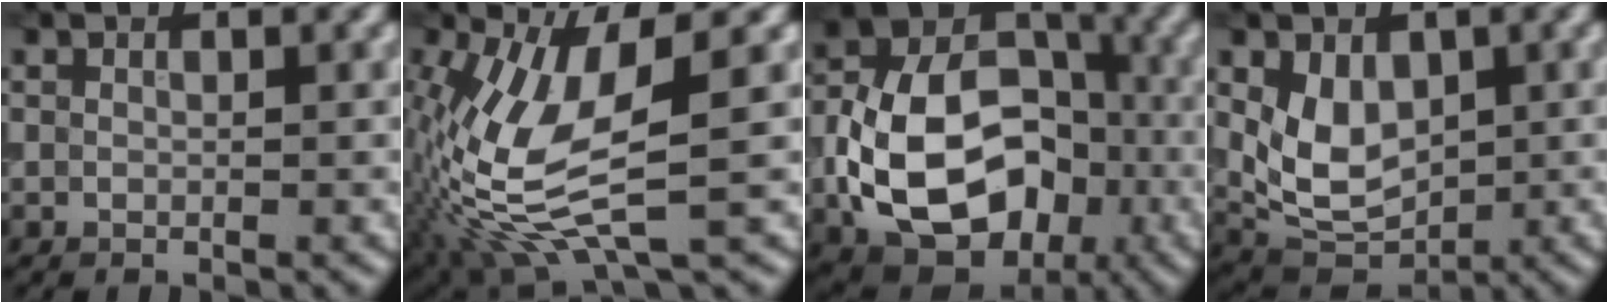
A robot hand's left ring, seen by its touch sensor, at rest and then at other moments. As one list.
[{"total": 10.0, "force": [-1.1, 3.9, 9.2], "torque": [-0.210, -0.011, -0.024]}, {"total": 13.4, "force": [-3.4, 9.4, 8.9], "torque": [-0.158, -0.010, -0.071]}, {"total": 5.4, "force": [0.6, 3.7, 3.8], "torque": [-0.068, -0.011, 0.018]}]